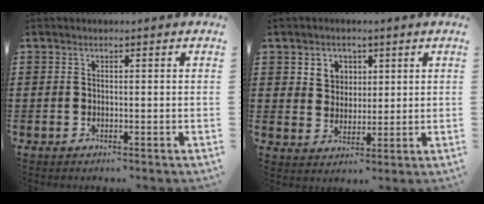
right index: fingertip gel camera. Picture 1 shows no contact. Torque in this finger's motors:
{"motor_torque": [0.12, 0.05, 0.26, 0.05]}